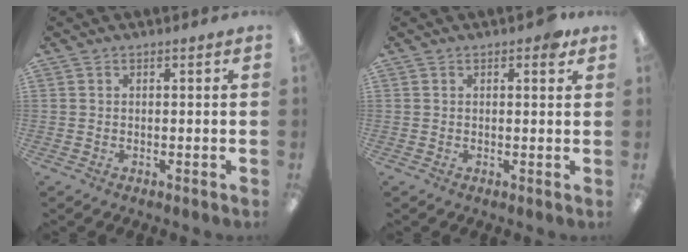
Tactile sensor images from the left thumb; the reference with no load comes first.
{"total": 2.1, "force": [1.2, 0.9, 1.5], "torque": [-0.010, -0.006, 0.014]}